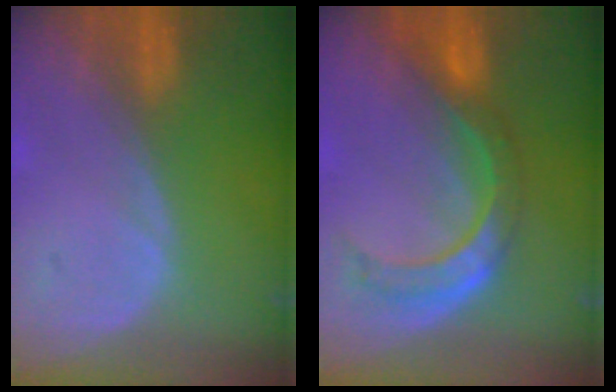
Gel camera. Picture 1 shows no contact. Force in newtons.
{"total": 7.8, "press": 7.2, "slide": 3.0}